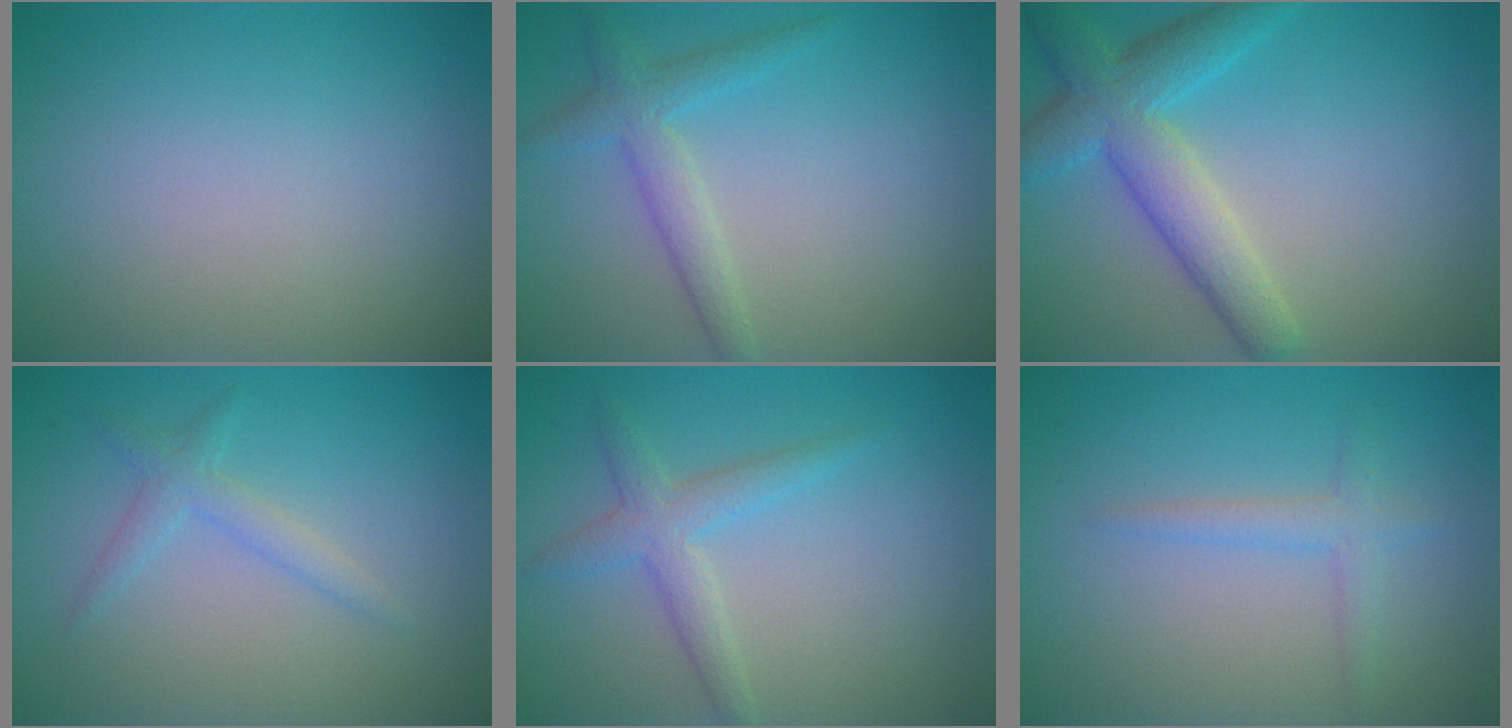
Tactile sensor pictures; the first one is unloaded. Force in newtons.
{"total": 2.8, "press": 2.8, "slide": 0.2}
{"total": 5.7, "press": 5.7, "slide": 0.4}
{"total": 1.7, "press": 1.7, "slide": 0.1}
{"total": 2.6, "press": 2.6, "slide": 0.0}
{"total": 1.7, "press": 1.7, "slide": 0.1}